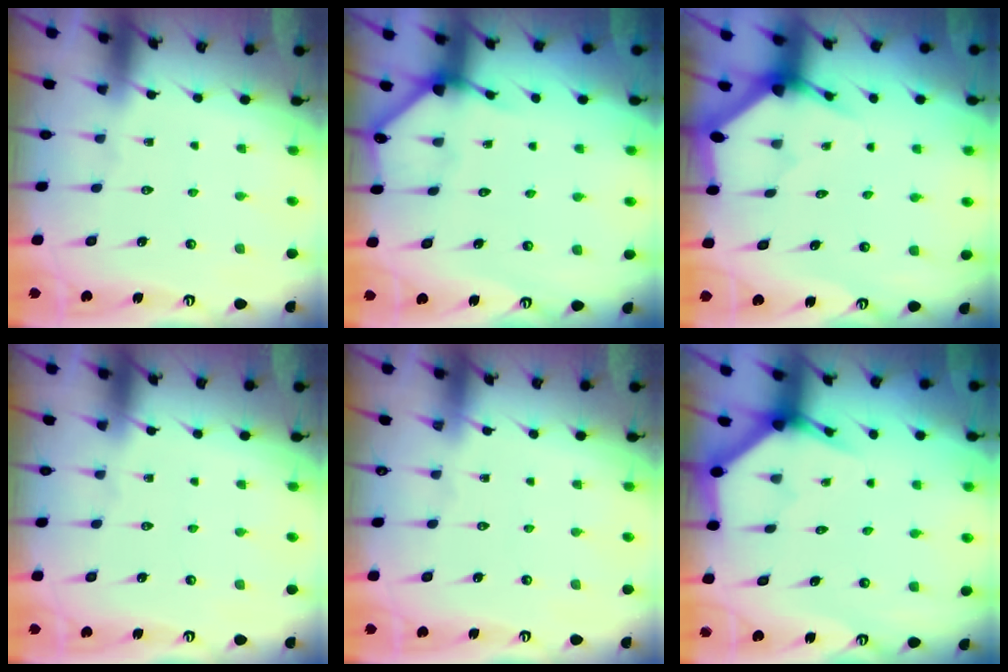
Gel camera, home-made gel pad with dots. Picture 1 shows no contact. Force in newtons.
{"total": 3.4, "press": 3.4, "slide": 0.2}
{"total": 3.4, "press": 3.4, "slide": 0.1}
{"total": 0.0}
{"total": 0.0}
{"total": 4.0, "press": 4.0, "slide": 0.2}